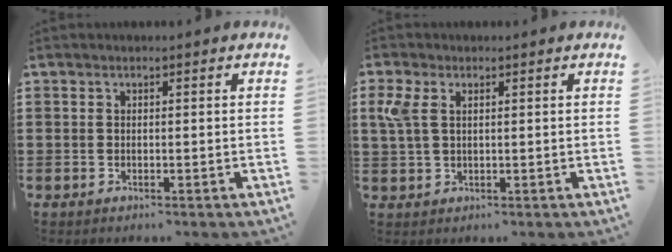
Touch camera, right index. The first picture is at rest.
{"total": 3.7, "force": [1.2, 2.0, 2.8], "torque": [-0.078, 0.002, 0.016]}